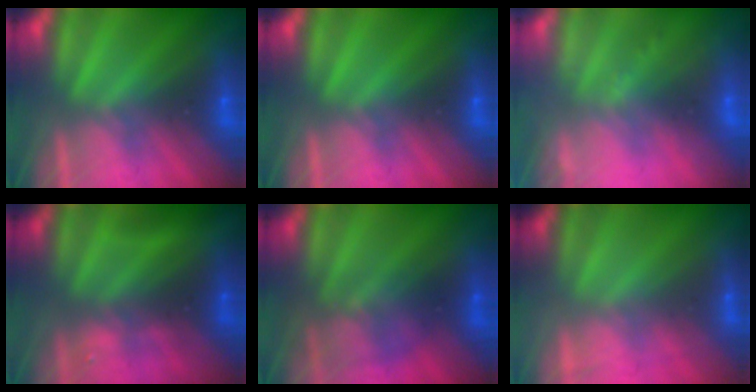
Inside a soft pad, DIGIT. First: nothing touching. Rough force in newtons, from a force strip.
{"total": 0.0}
{"total": 2.4}
{"total": 7.7}
{"total": 2.2}
{"total": 2.2}